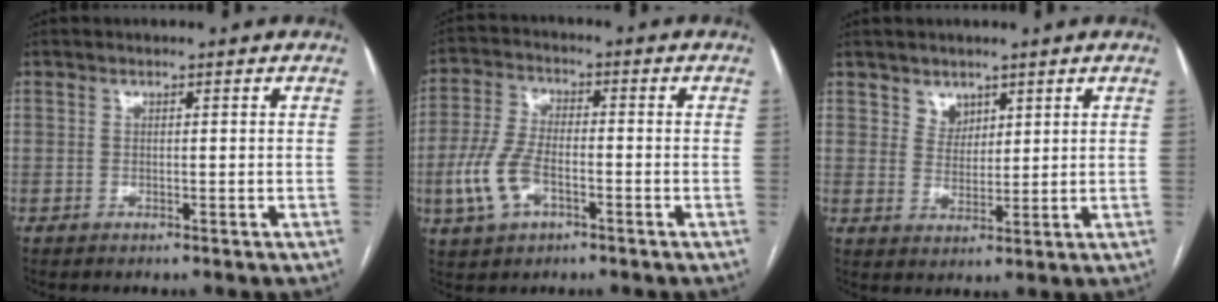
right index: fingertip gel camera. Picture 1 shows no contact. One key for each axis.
{"total": 8.8, "fx": -2.9, "fy": 4.5, "fz": 6.9, "tx": -0.166, "ty": 0.006, "tz": -0.054}
{"total": 3.3, "fx": 2.2, "fy": 2.4, "fz": 0.7, "tx": -0.006, "ty": 0.000, "tz": 0.042}